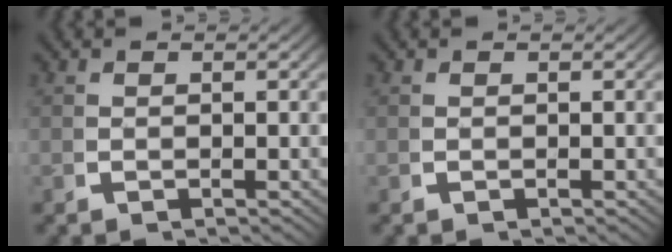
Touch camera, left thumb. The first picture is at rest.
{"total": 0.0}